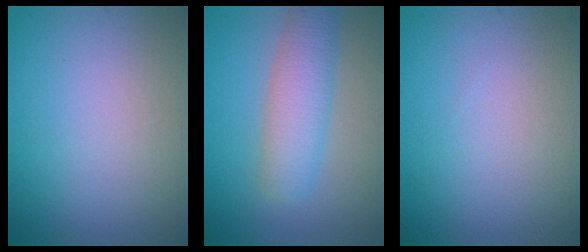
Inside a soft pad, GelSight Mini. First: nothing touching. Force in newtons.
{"total": 4.5, "press": 4.5, "slide": 0.1}
{"total": 0.0}